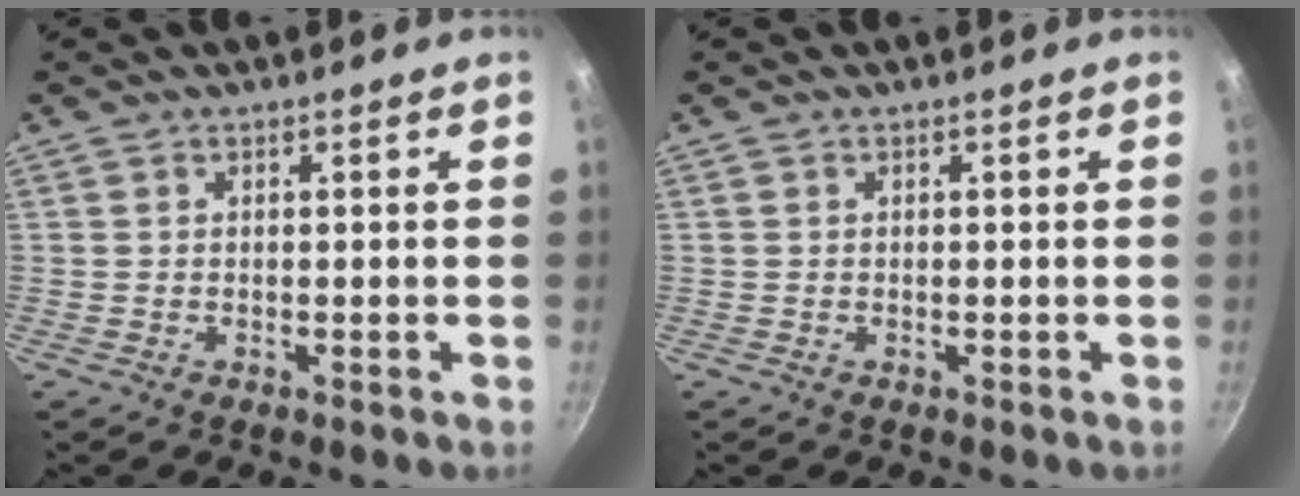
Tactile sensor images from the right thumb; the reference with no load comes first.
{"total": 0.0}